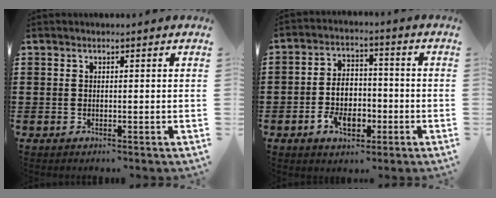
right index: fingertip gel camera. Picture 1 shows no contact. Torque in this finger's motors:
{"motor_torque": [1.21, 0.93, 0.22, 0.13]}